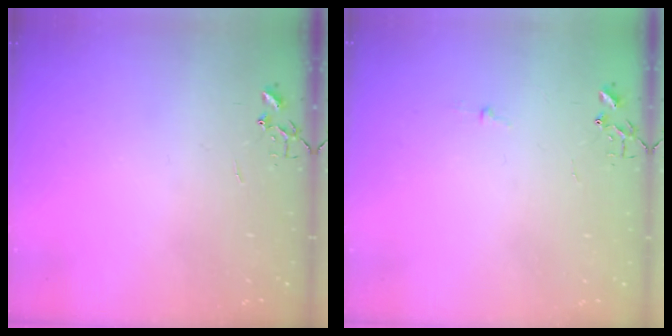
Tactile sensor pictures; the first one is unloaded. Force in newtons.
{"total": 2.7, "press": 2.7, "slide": 0.3}